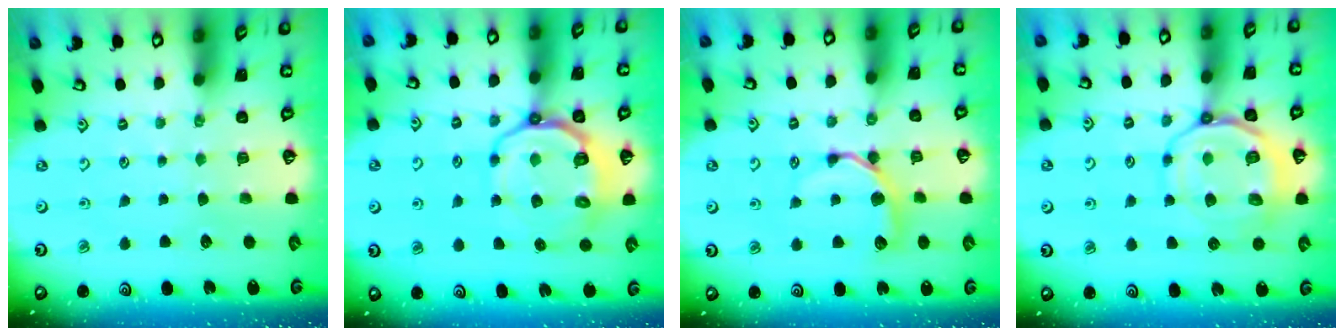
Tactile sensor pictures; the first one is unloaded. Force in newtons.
{"total": 12.1, "press": 11.7, "slide": 3.2}
{"total": 8.5, "press": 8.4, "slide": 1.1}
{"total": 11.9, "press": 11.7, "slide": 1.8}